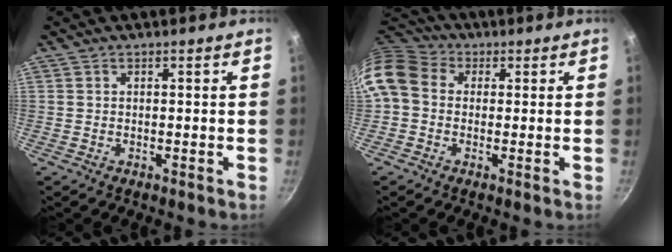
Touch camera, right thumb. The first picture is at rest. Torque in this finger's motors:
{"motor_torque": [2.24, 2.77, 1.35, -0.71, 0.62]}